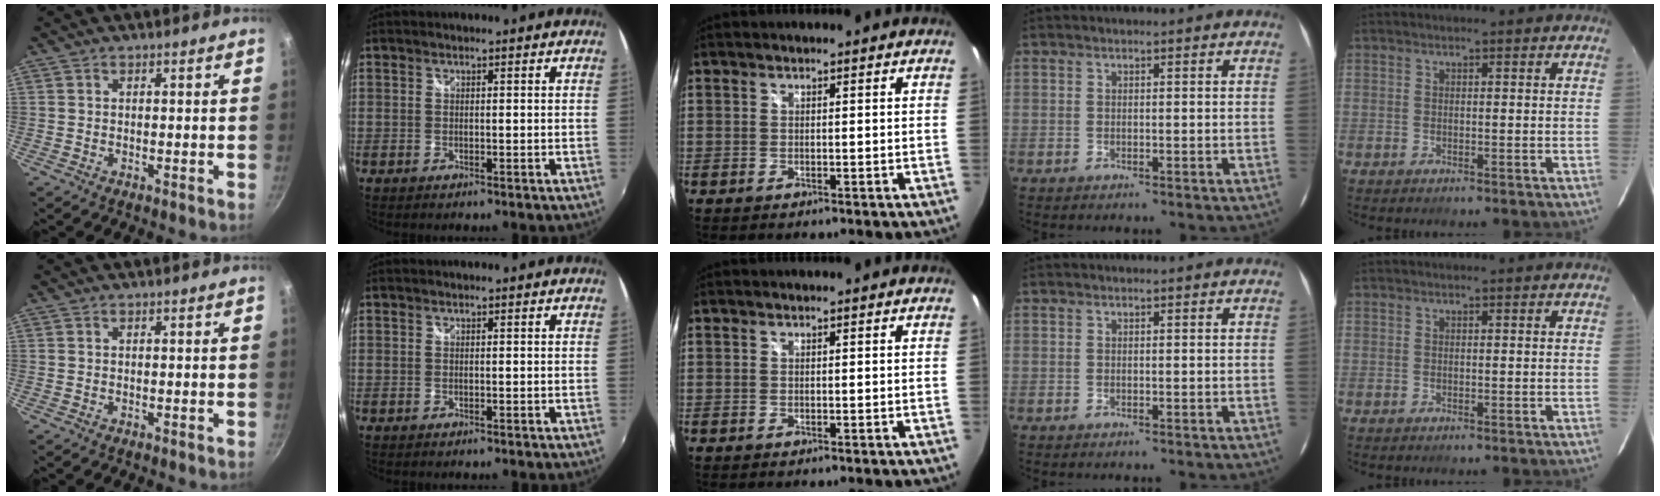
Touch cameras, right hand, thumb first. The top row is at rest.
{}